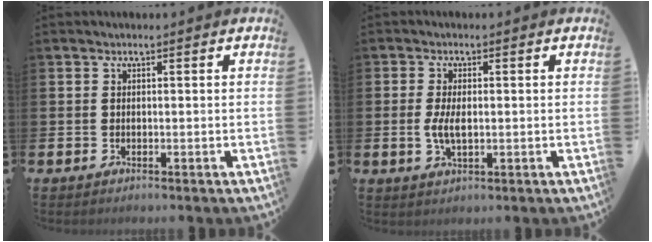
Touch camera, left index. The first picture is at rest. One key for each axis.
{"total": 3.4, "fx": 0.0, "fy": 1.5, "fz": 3.0, "tx": -0.060, "ty": 0.000, "tz": -0.005}